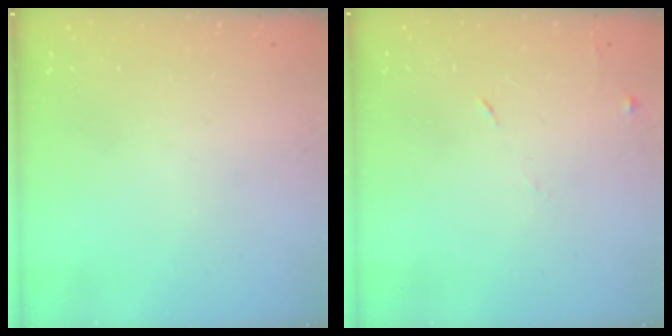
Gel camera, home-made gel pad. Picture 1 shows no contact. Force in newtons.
{"total": 5.2, "press": 5.1, "slide": 0.6}